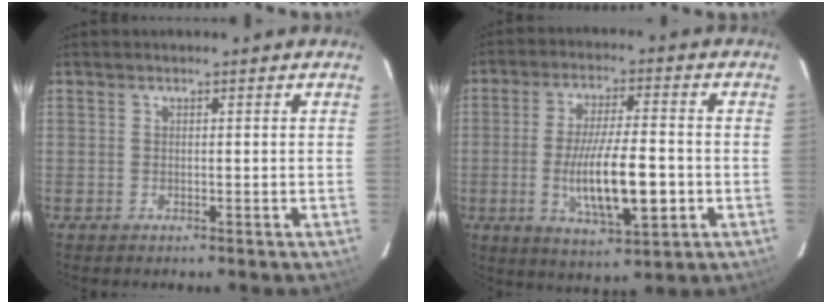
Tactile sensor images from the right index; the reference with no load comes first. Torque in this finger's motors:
{"motor_torque": [0.58, -0.16, 0.68, 0.21]}